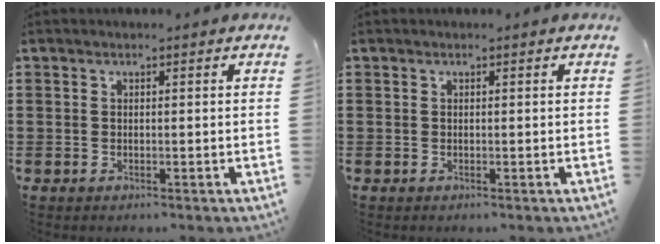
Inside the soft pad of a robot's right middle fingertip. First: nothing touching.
{"total": 0.0}